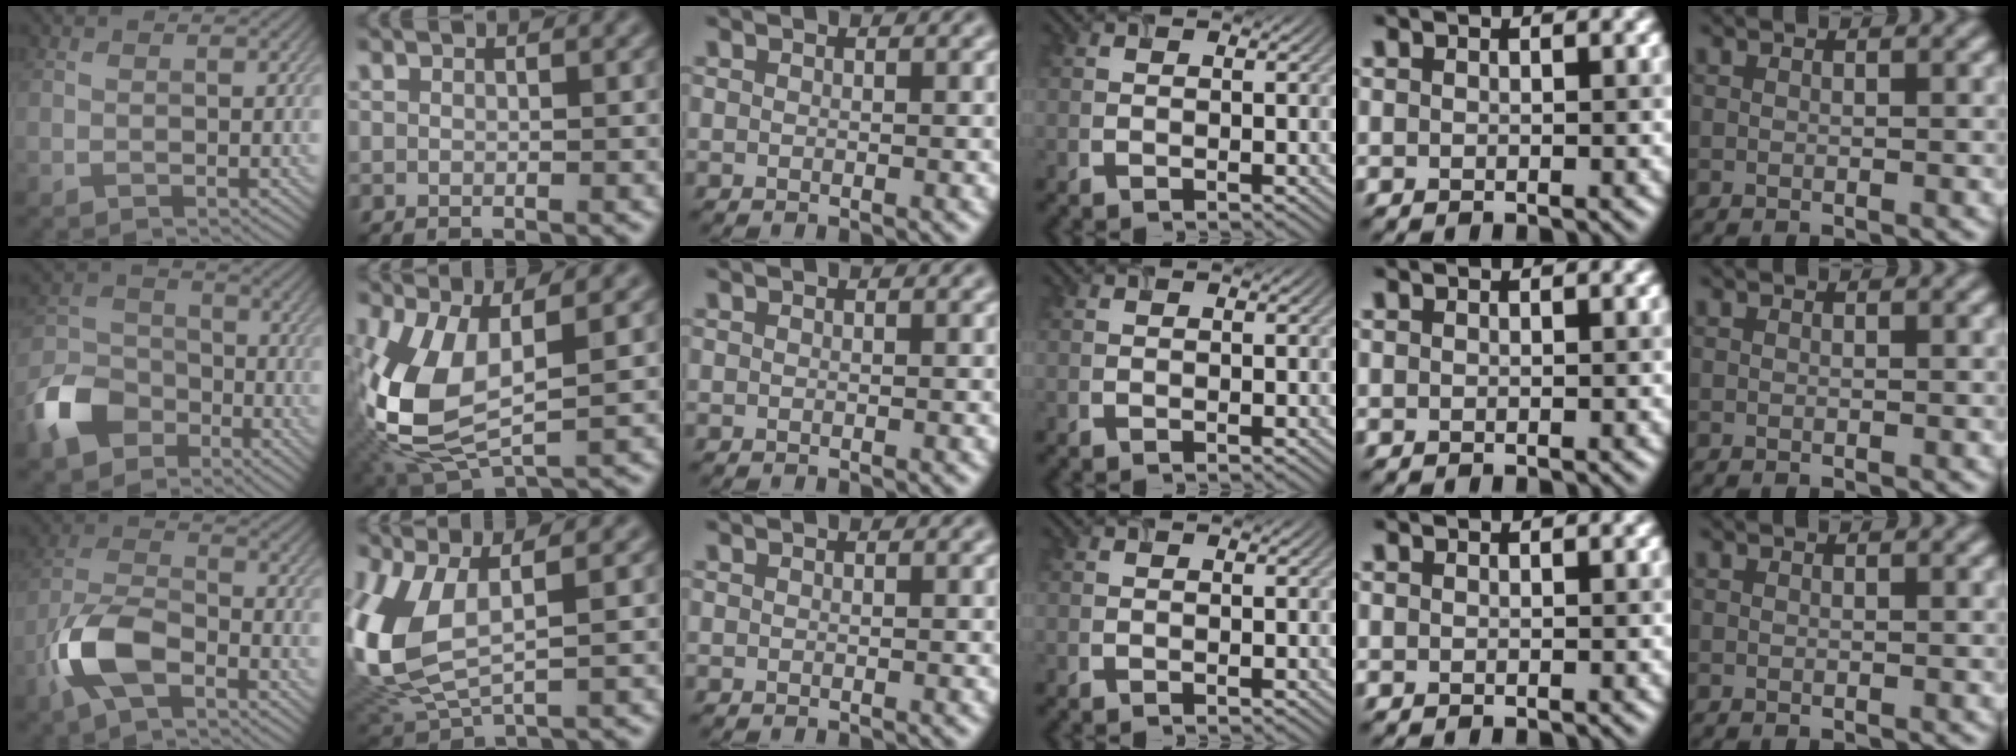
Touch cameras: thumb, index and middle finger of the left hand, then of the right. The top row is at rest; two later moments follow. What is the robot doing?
{"motion": "insert", "object": "airpods case & airpods"}